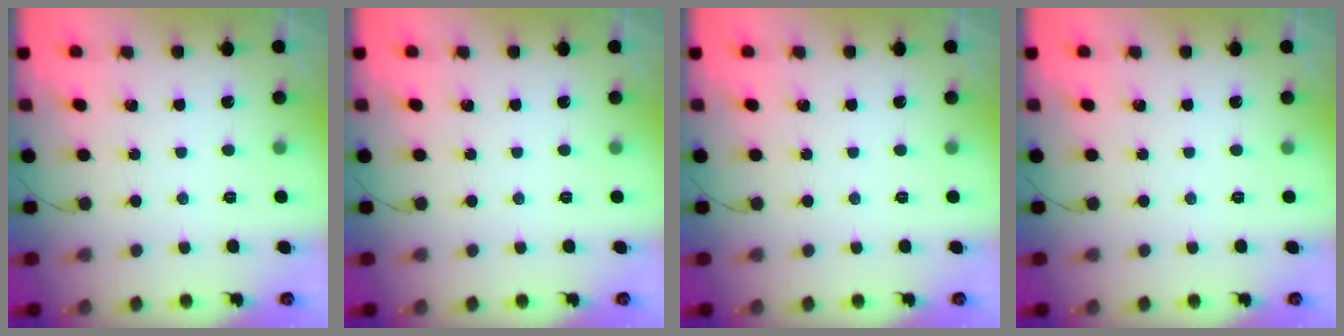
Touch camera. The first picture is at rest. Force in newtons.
{"total": 0.0}
{"total": 0.0}
{"total": 0.0}